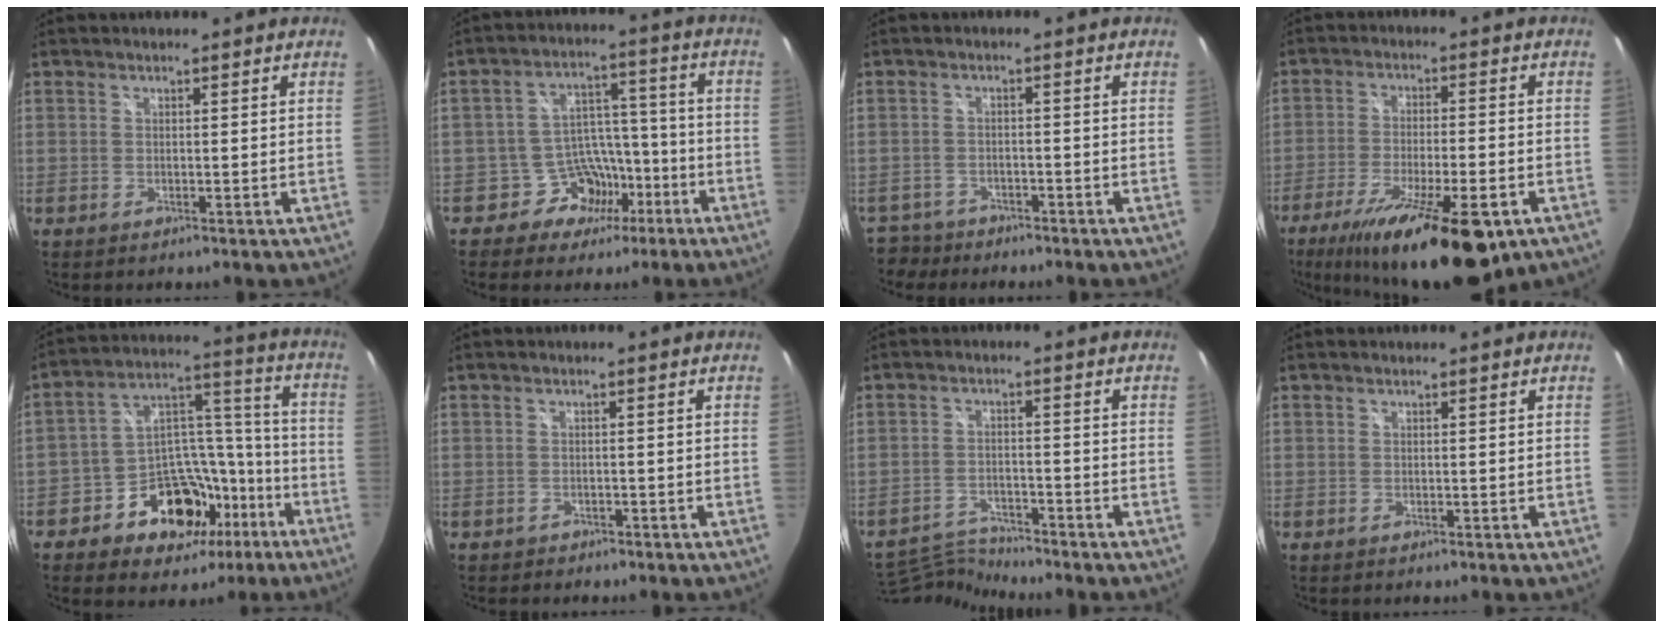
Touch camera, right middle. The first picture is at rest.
{"total": 8.9, "force": [-5.4, 6.7, 2.1], "torque": [-0.035, 0.038, -0.078]}
{"total": 6.8, "force": [-5.5, 3.9, 1.1], "torque": [-0.043, -0.001, -0.093]}
{"total": 19.8, "force": [-12.3, 5.6, 14.4], "torque": [-0.261, -0.058, -0.193]}
{"total": 16.1, "force": [-8.7, 11.6, 6.9], "torque": [-0.128, 0.069, -0.114]}
{"total": 1.6, "force": [-1.2, 1.1, 0.1], "torque": [-0.007, 0.001, -0.017]}
{"total": 6.8, "force": [-6.8, -0.1, 0.4], "torque": [-0.032, 0.003, -0.129]}
{"total": 0.0}